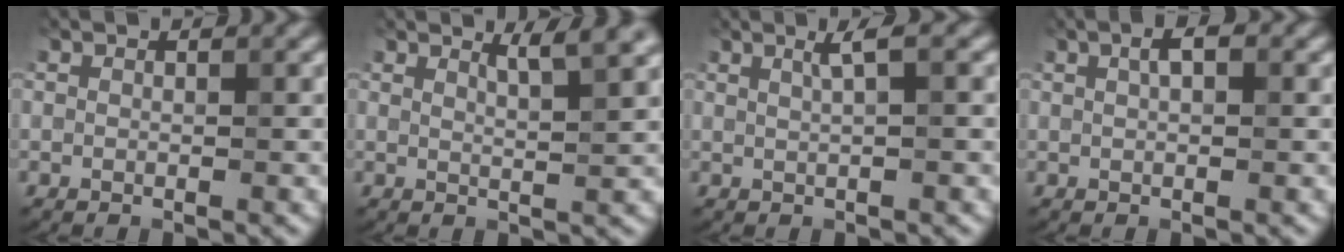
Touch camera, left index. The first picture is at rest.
{"total": 2.5, "force": [1.9, 0.4, 1.7], "torque": [-0.011, 0.002, 0.026]}
{"total": 2.0, "force": [0.8, 0.4, 1.8], "torque": [-0.027, 0.006, 0.012]}
{"total": 1.8, "force": [0.7, 0.7, 1.5], "torque": [-0.026, 0.005, 0.011]}